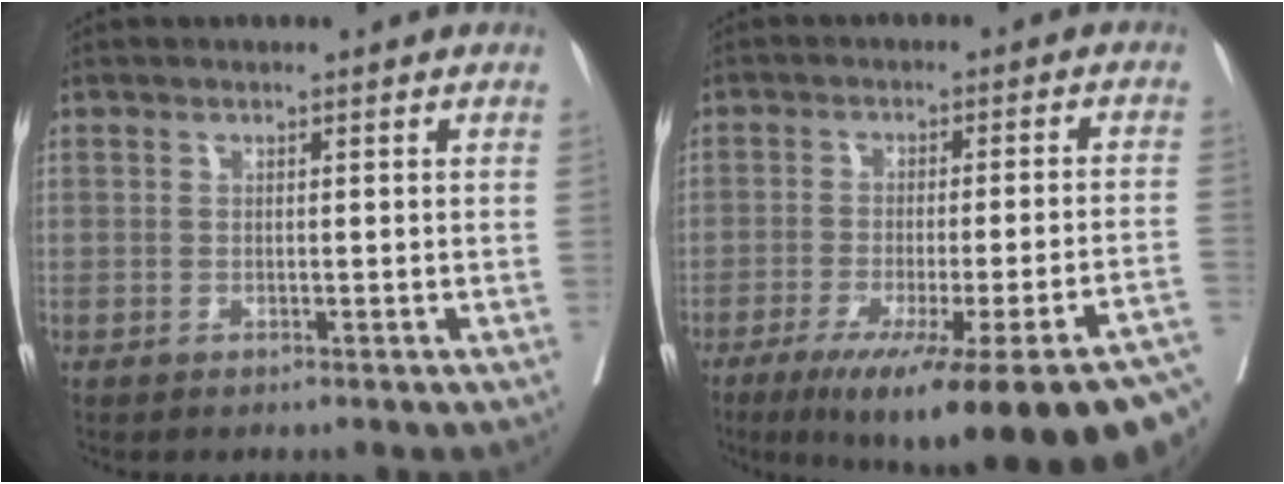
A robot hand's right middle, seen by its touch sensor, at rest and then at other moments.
{"total": 26.3, "force": [-19.8, 1.4, 17.2], "torque": [-0.165, -0.040, -0.267]}